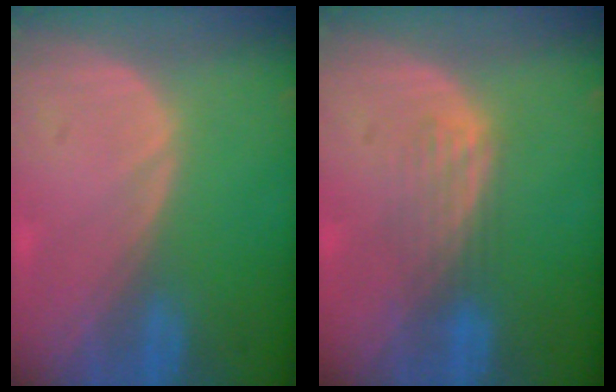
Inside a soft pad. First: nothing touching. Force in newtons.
{"total": 3.8, "press": 3.2, "slide": 2.0}